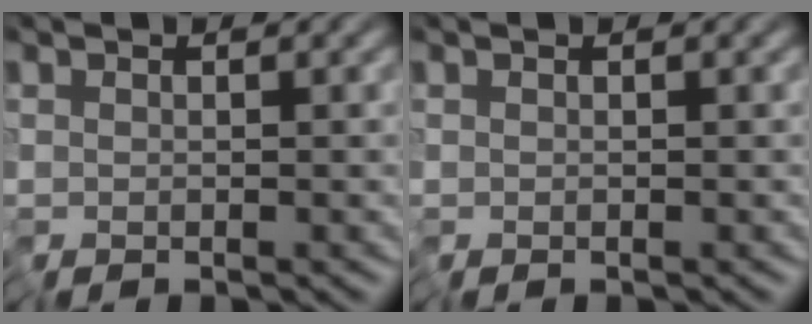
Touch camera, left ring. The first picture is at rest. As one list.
[{"total": 0.0}]